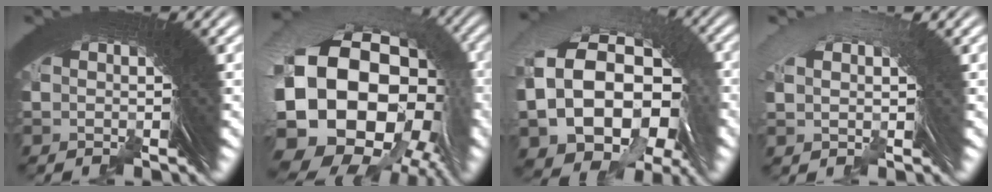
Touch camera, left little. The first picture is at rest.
{"total": 21.2, "force": [-2.2, 15.0, 14.8], "torque": [-0.297, -0.052, -0.023]}
{"total": 14.0, "force": [-1.2, 10.2, 9.6], "torque": [-0.215, -0.047, -0.008]}
{"total": 1.5, "force": [0.9, 0.2, 1.1], "torque": [-0.015, 0.018, 0.019]}